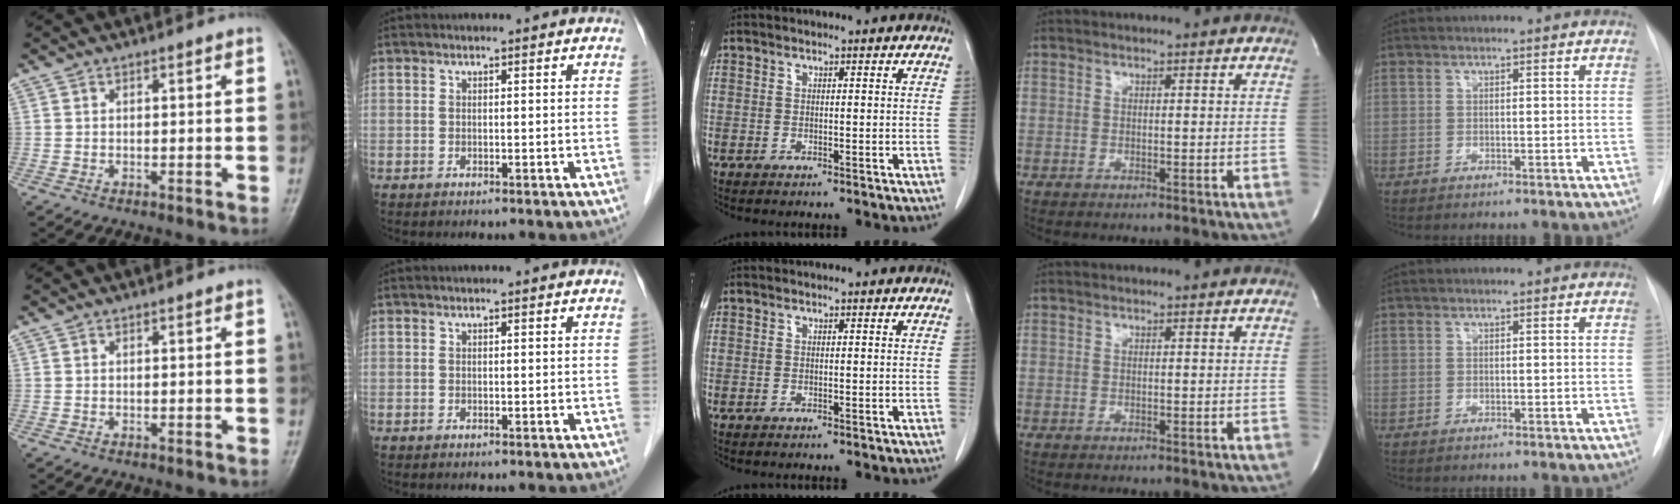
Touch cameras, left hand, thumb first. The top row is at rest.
{}